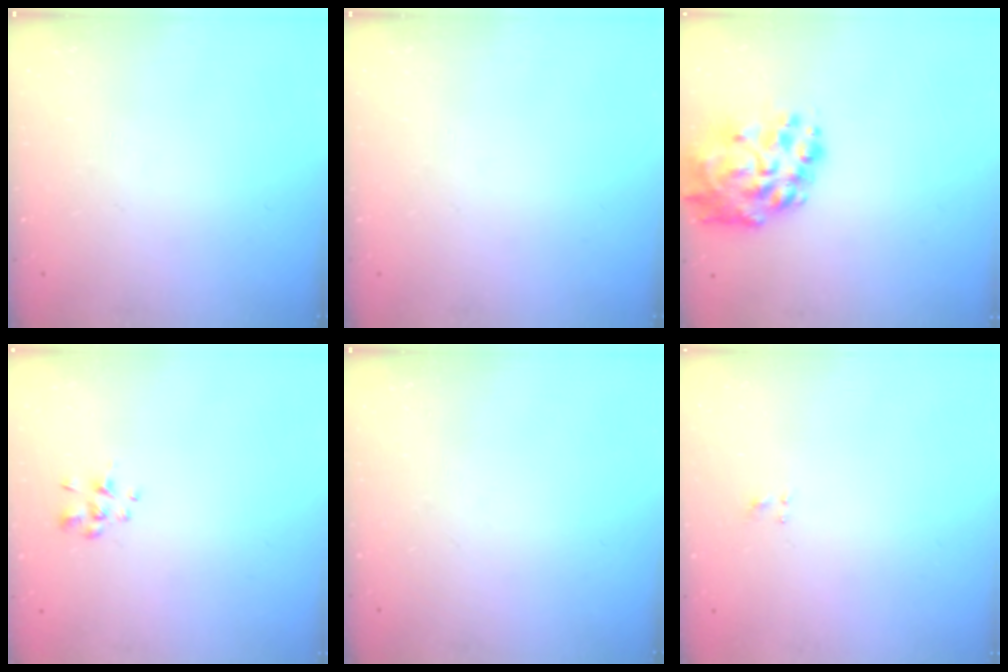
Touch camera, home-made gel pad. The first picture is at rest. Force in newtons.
{"total": 0.0}
{"total": 13.4, "press": 12.5, "slide": 4.8}
{"total": 1.6, "press": 1.4, "slide": 0.7}
{"total": 0.0}
{"total": 1.0, "press": 0.6, "slide": 0.7}